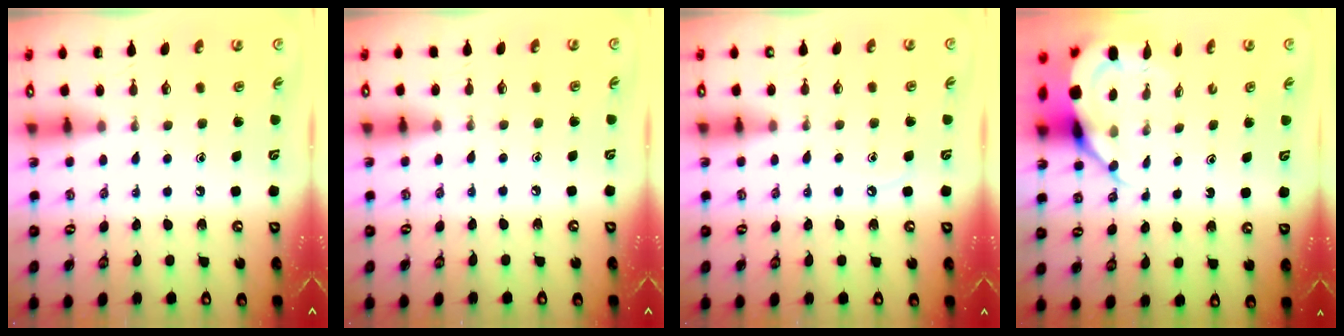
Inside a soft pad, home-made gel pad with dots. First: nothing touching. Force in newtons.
{"total": 2.9, "press": 2.9, "slide": 0.5}
{"total": 4.5, "press": 4.4, "slide": 0.4}
{"total": 7.2, "press": 7.1, "slide": 0.9}